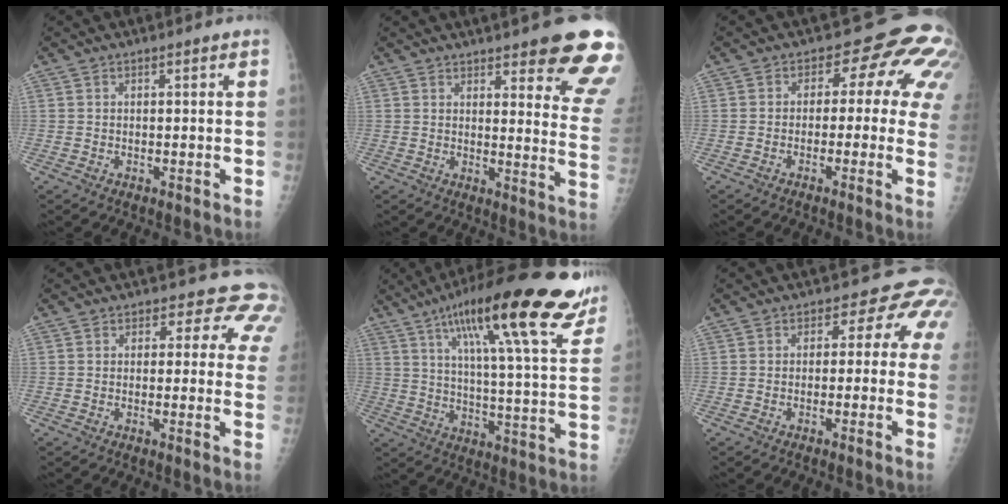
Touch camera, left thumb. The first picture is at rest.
{"total": 17.4, "force": [12.1, 3.8, 11.9], "torque": [-0.117, -0.060, 0.135]}
{"total": 11.4, "force": [1.0, 6.6, 9.2], "torque": [-0.064, 0.025, -0.004]}
{"total": 7.6, "force": [5.7, 4.4, 2.2], "torque": [0.021, -0.020, 0.039]}
{"total": 24.9, "force": [15.6, 4.5, 18.9], "torque": [-0.271, -0.041, 0.230]}
{"total": 5.6, "force": [0.2, 4.2, 3.8], "torque": [0.002, 0.020, -0.017]}